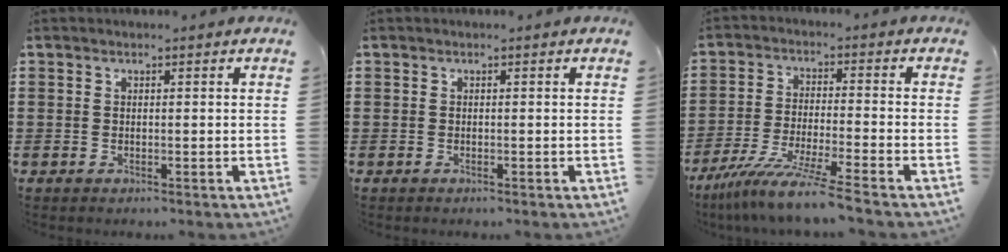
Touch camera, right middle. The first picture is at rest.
{"total": 0.0}
{"total": 8.8, "force": [-7.5, -0.7, 4.5], "torque": [-0.089, -0.014, -0.146]}